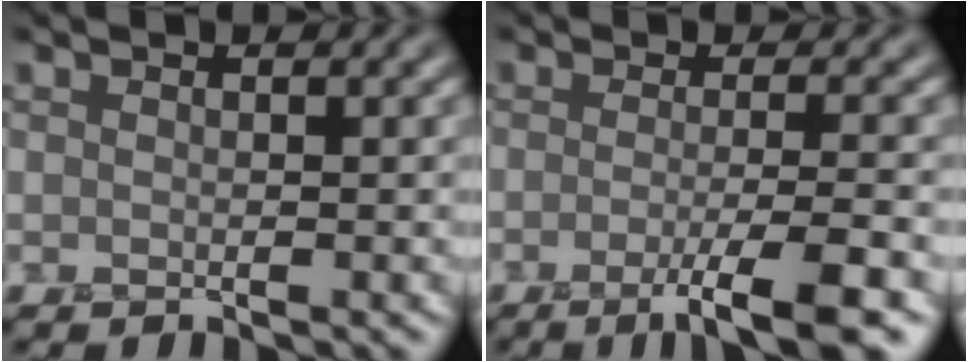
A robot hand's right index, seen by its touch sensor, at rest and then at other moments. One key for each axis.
{"total": 5.1, "fx": -2.4, "fy": 0.8, "fz": 4.5, "tx": -0.066, "ty": -0.006, "tz": -0.046}